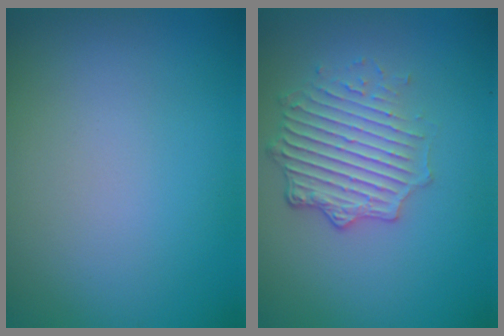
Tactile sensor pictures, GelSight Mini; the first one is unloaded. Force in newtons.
{"total": 4.8, "press": 3.6, "slide": 3.2}